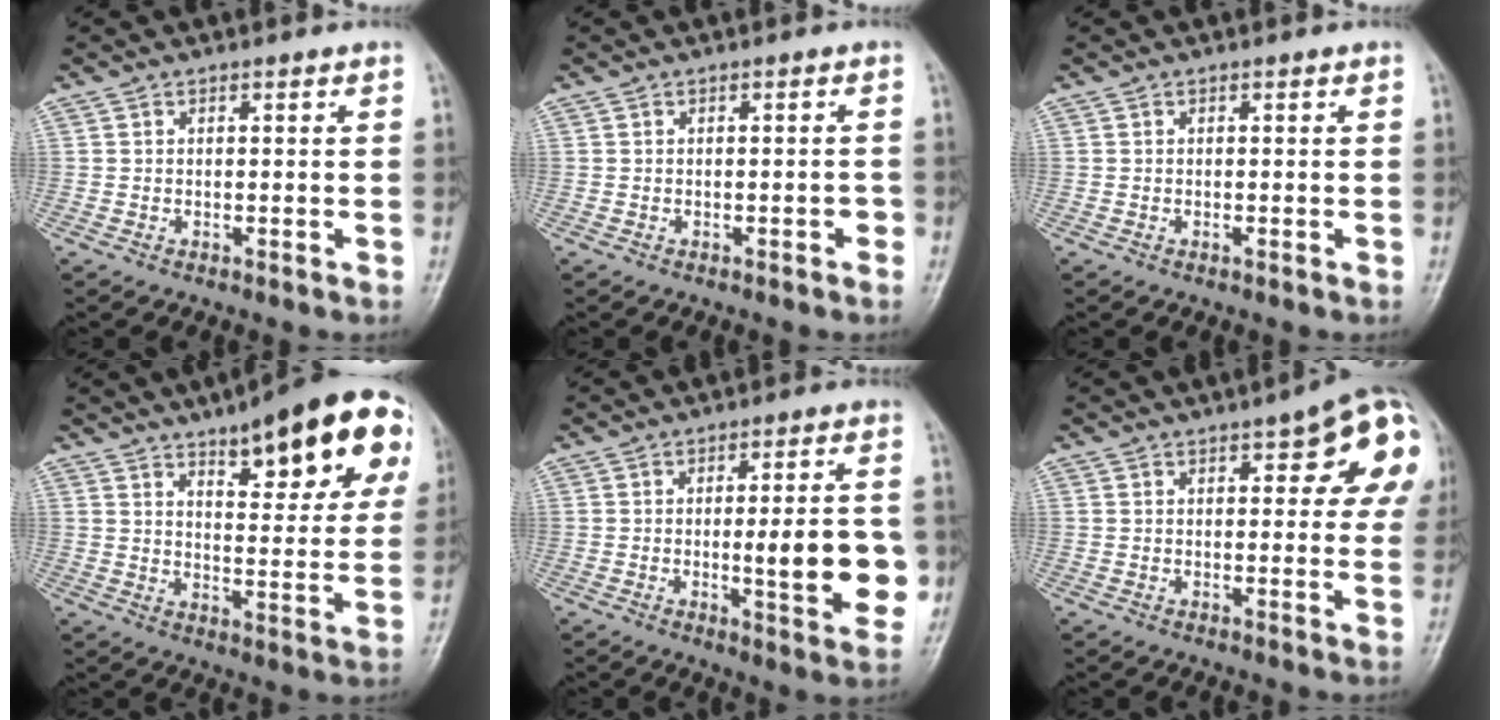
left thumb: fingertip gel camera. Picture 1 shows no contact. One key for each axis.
{"total": 1.4, "fx": -0.5, "fy": 0.6, "fz": 1.1, "tx": -0.008, "ty": 0.002, "tz": -0.009}
{"total": 0.6, "fx": 0.1, "fy": 0.2, "fz": 0.6, "tx": -0.006, "ty": 0.001, "tz": 0.002}
{"total": 21.4, "fx": 11.0, "fy": 6.9, "fz": 17.0, "tx": -0.193, "ty": -0.023, "tz": 0.151}
{"total": 13.1, "fx": -1.1, "fy": 3.2, "fz": 12.7, "tx": -0.162, "ty": -0.008, "tz": -0.012}
{"total": 14.9, "fx": 5.2, "fy": 5.6, "fz": 12.8, "tx": -0.125, "ty": -0.001, "tz": 0.050}